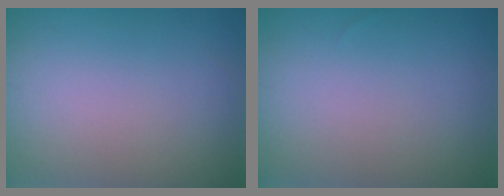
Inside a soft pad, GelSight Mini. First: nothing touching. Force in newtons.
{"total": 0.0}